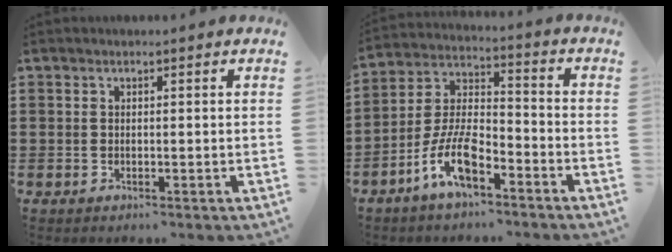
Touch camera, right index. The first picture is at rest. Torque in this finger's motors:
{"motor_torque": [1.11, 1.03, 0.29, 0.21]}